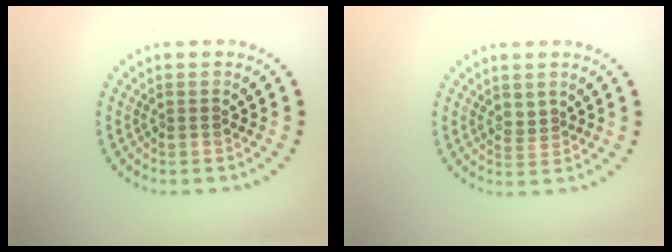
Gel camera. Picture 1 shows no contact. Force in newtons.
{"total": 1.0, "press": 0.8, "slide": 0.5}